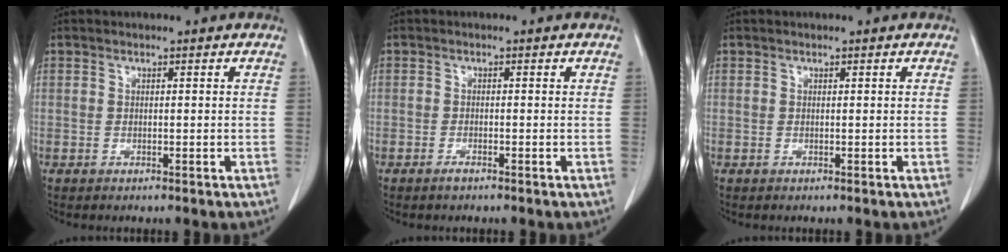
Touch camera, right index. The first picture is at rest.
{"total": 0.9, "force": [-0.8, 0.0, 0.5], "torque": [-0.010, 0.000, -0.012]}
{"total": 0.0}